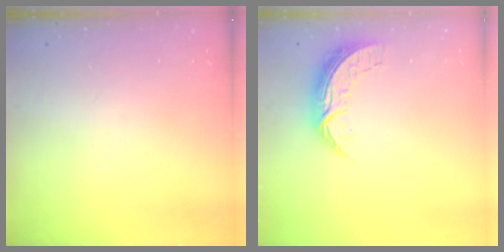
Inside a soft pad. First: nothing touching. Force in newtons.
{"total": 8.8, "press": 8.8, "slide": 0.6}